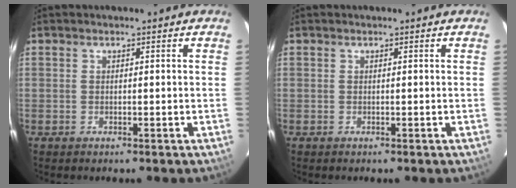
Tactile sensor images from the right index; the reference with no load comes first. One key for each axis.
{"total": 0.0}